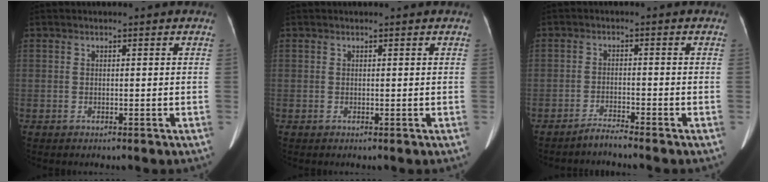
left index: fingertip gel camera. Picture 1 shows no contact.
{"total": 0.0}
{"total": 2.3, "force": [-2.2, -0.6, 0.3], "torque": [-0.010, -0.009, -0.043]}